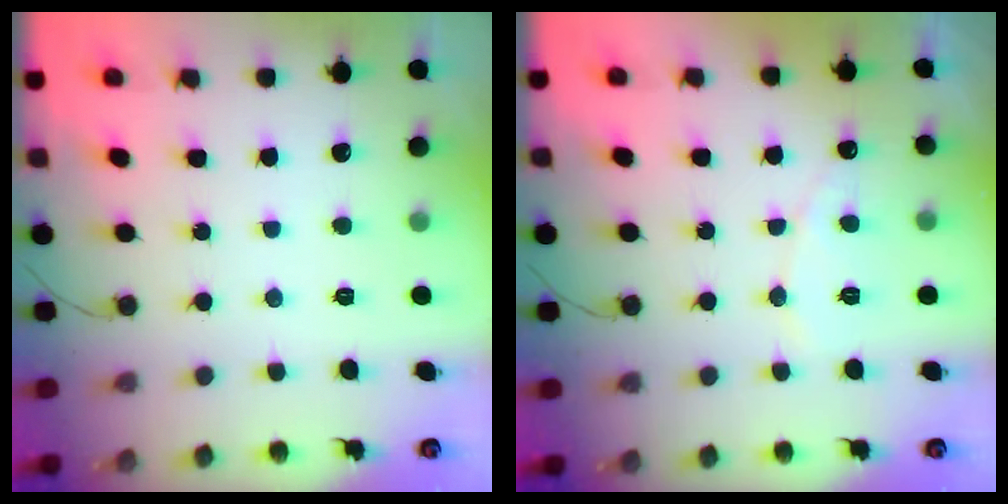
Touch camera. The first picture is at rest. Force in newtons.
{"total": 5.8, "press": 5.8, "slide": 0.5}